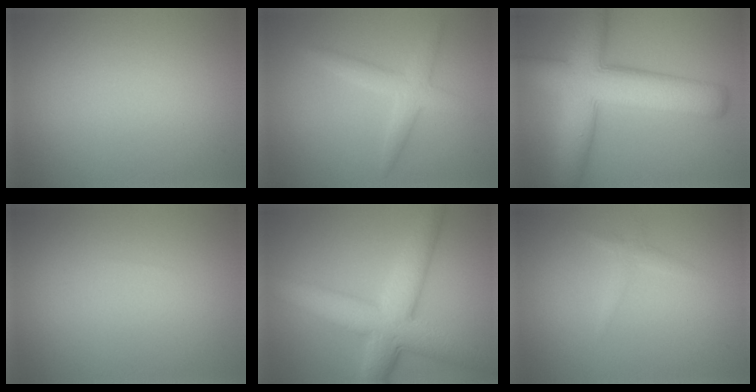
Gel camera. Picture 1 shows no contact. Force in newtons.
{"total": 2.6, "press": 2.6, "slide": 0.2}
{"total": 10.1, "press": 10.1, "slide": 0.3}
{"total": 0.0}
{"total": 7.6, "press": 7.6, "slide": 0.1}
{"total": 1.1, "press": 1.1, "slide": 0.0}